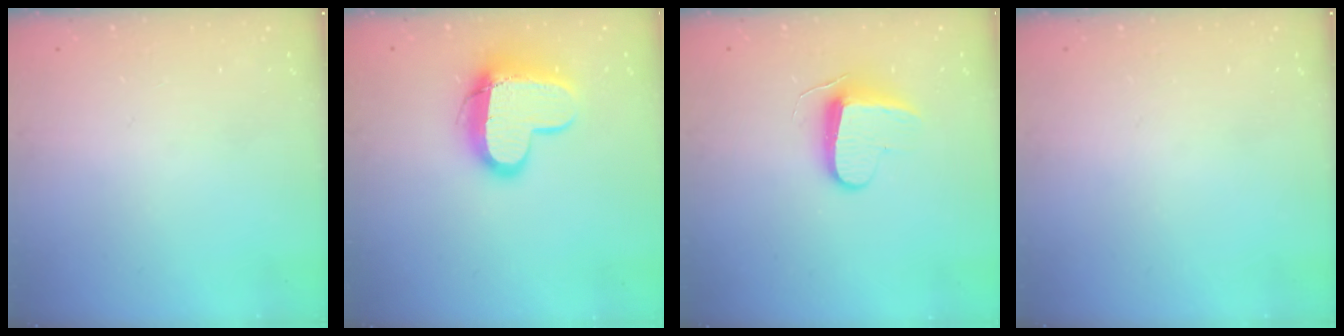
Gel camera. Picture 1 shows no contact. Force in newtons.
{"total": 14.4, "press": 14.4, "slide": 1.0}
{"total": 9.2, "press": 9.2, "slide": 0.7}
{"total": 0.0}